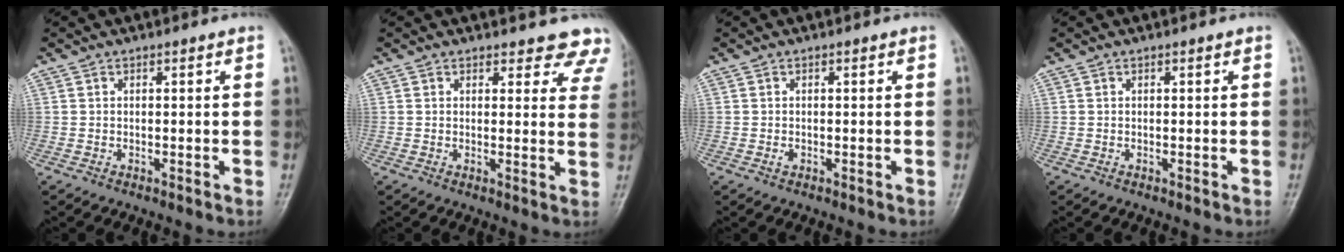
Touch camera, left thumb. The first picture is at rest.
{"total": 8.2, "force": [7.5, 3.2, 0.8], "torque": [0.047, -0.036, 0.053]}
{"total": 0.6, "force": [-0.2, 0.4, 0.4], "torque": [-0.005, 0.000, -0.004]}
{"total": 0.0}